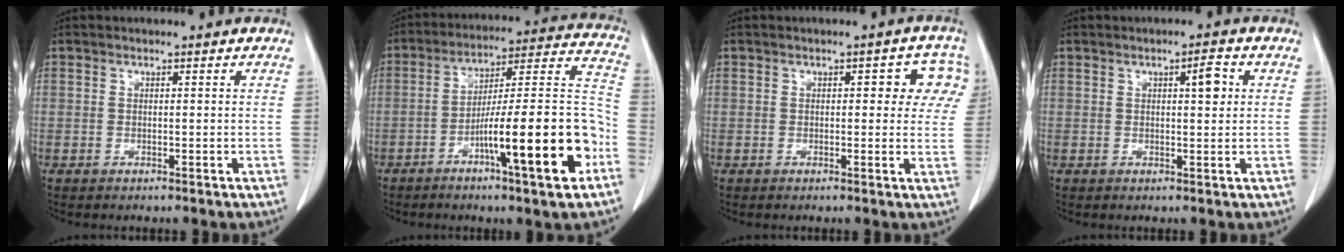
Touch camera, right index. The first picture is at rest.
{"total": 19.4, "force": [-7.8, 1.1, 17.8], "torque": [-0.248, 0.010, -0.119]}
{"total": 6.1, "force": [1.8, 3.1, 5.0], "torque": [-0.035, 0.022, 0.016]}
{"total": 2.9, "force": [0.8, 0.6, 2.7], "torque": [-0.041, 0.002, 0.012]}